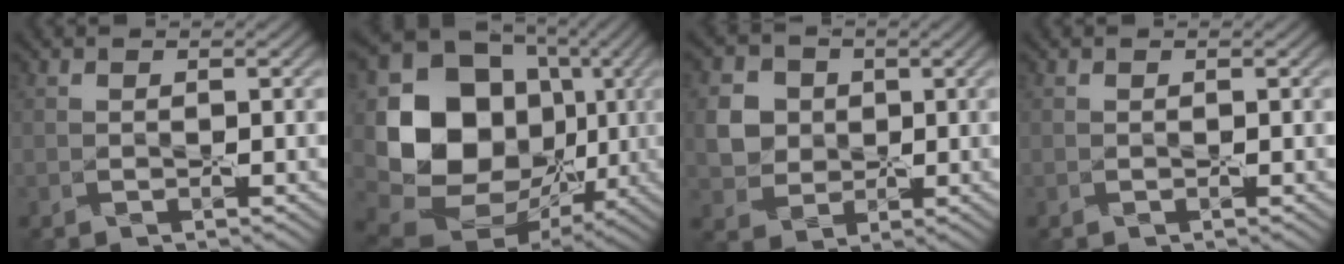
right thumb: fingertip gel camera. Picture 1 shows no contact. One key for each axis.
{"total": 15.6, "fx": 0.8, "fy": 13.1, "fz": 8.3, "tx": -0.172, "ty": -0.031, "tz": 0.018}
{"total": 4.0, "fx": 1.1, "fy": 3.8, "fz": 0.7, "tx": -0.031, "ty": 0.007, "tz": 0.009}
{"total": 0.0}